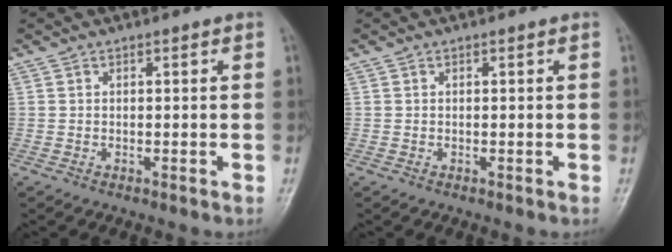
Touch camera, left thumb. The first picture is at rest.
{"total": 0.0}